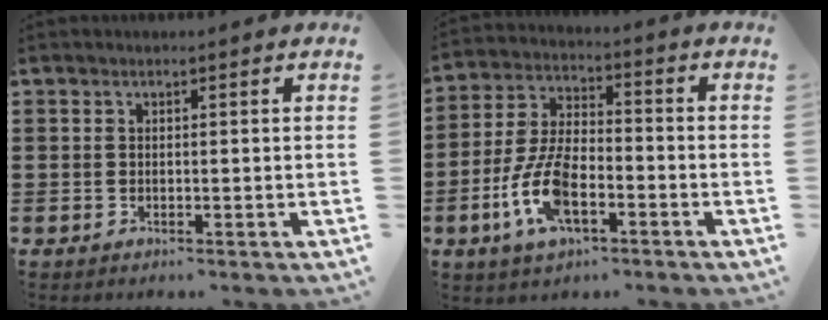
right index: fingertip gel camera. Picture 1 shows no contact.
{"total": 10.0, "force": [-3.7, 4.6, 8.1], "torque": [-0.193, -0.006, -0.073]}